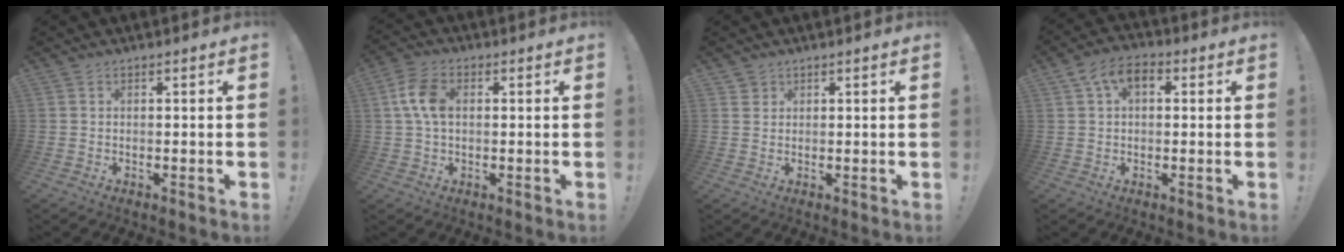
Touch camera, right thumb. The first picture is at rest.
{"total": 8.9, "force": [1.2, 6.0, 6.5], "torque": [-0.116, 0.011, 0.024]}
{"total": 2.0, "force": [1.1, 1.7, 0.0], "torque": [0.011, -0.009, 0.018]}
{"total": 7.4, "force": [2.3, 4.8, 5.2], "torque": [-0.089, 0.007, 0.045]}